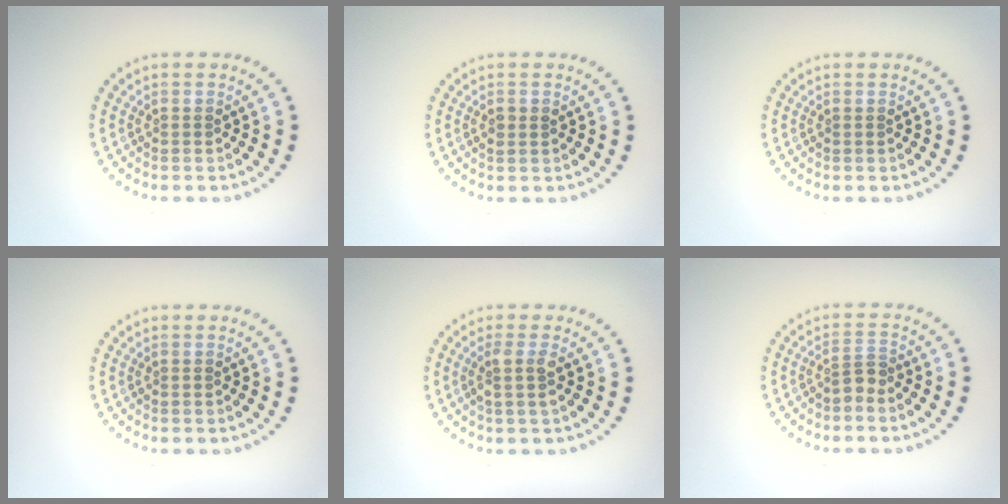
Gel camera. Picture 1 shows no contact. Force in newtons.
{"total": 1.1, "press": 1.1, "slide": 0.2}
{"total": 0.0}
{"total": 0.0}
{"total": 1.8, "press": 1.5, "slide": 1.0}
{"total": 1.6, "press": 1.2, "slide": 1.0}